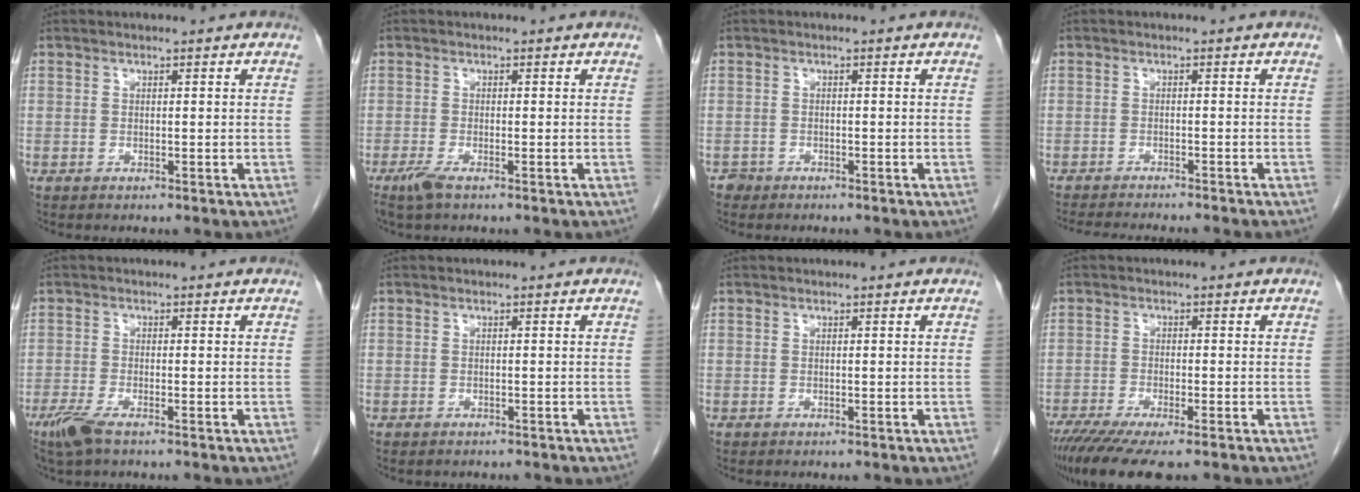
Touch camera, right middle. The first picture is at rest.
{"total": 2.4, "force": [-1.6, 0.4, 1.8], "torque": [-0.042, -0.006, -0.033]}
{"total": 1.1, "force": [-0.9, 0.6, -0.1], "torque": [-0.002, 0.003, -0.018]}
{"total": 10.2, "force": [-9.2, 0.4, 4.2], "torque": [-0.048, -0.018, -0.126]}
{"total": 3.8, "force": [-2.6, 0.7, 2.7], "torque": [-0.063, -0.010, -0.052]}
{"total": 1.3, "force": [-1.1, 0.5, 0.2], "torque": [-0.009, -0.001, -0.015]}
{"total": 0.0}
{"total": 9.4, "force": [-7.1, 1.3, 6.0], "torque": [-0.094, -0.020, -0.115]}